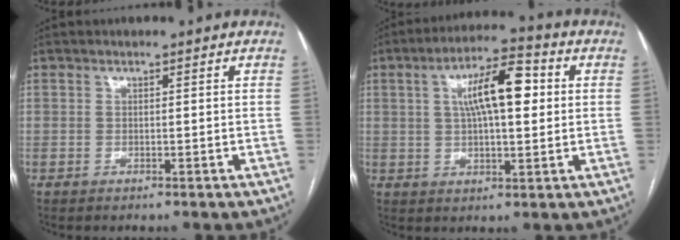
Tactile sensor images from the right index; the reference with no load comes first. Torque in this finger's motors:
{"motor_torque": [1.16, -0.24, 0.39, 0.17]}